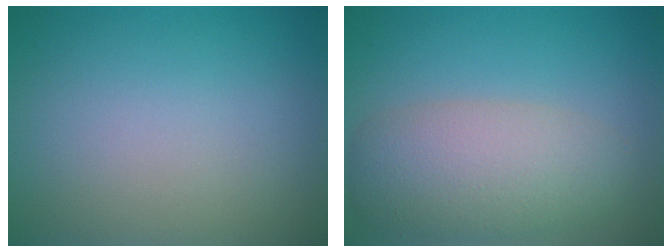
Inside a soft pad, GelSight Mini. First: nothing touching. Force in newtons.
{"total": 5.9, "press": 5.9, "slide": 0.3}